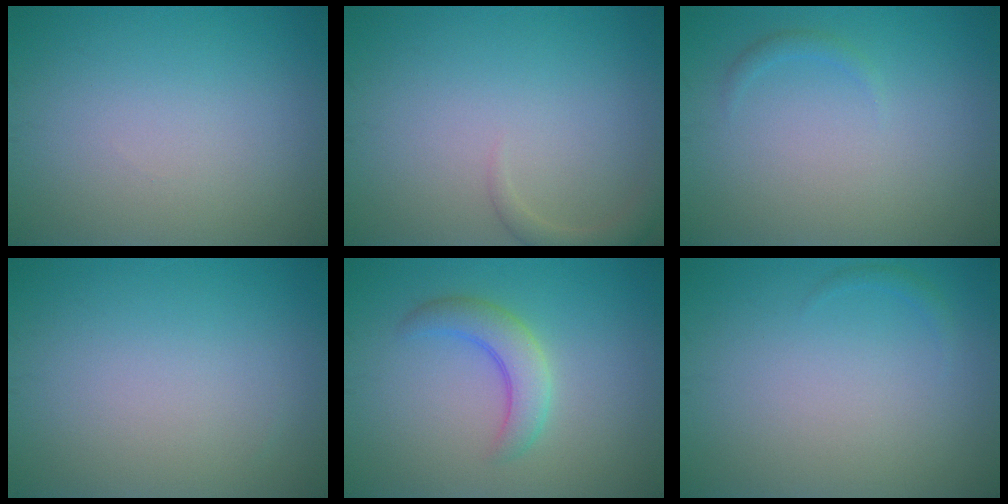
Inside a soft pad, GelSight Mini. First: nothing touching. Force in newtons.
{"total": 1.5, "press": 1.5, "slide": 0.1}
{"total": 0.8, "press": 0.8, "slide": 0.1}
{"total": 0.0}
{"total": 3.3, "press": 3.3, "slide": 0.2}
{"total": 0.6, "press": 0.6, "slide": 0.1}